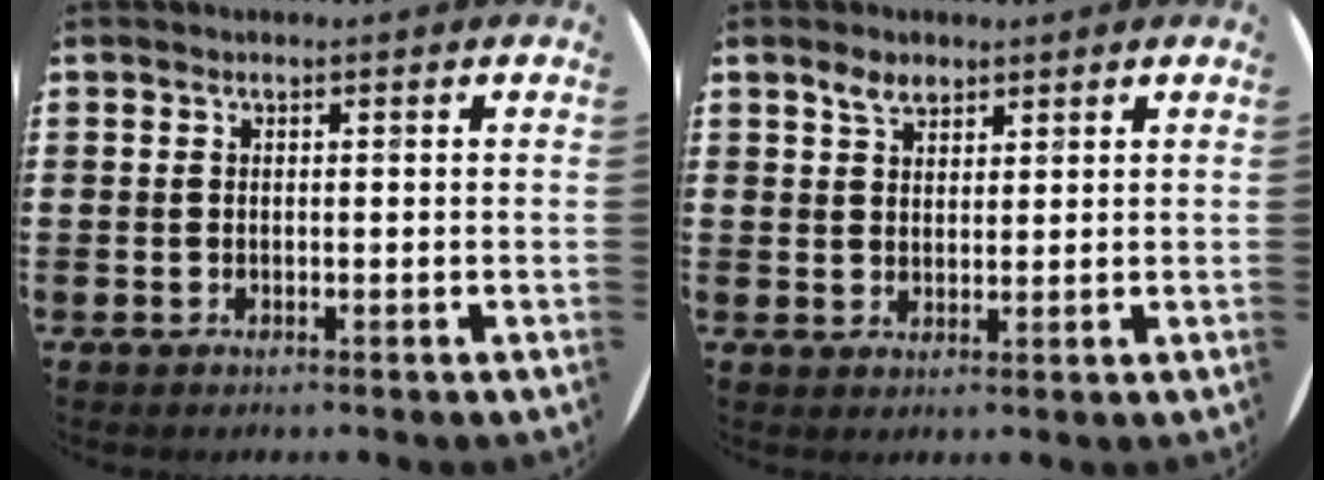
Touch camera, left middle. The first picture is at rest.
{"total": 2.9, "force": [2.2, 1.6, 1.0], "torque": [-0.007, -0.003, 0.038]}